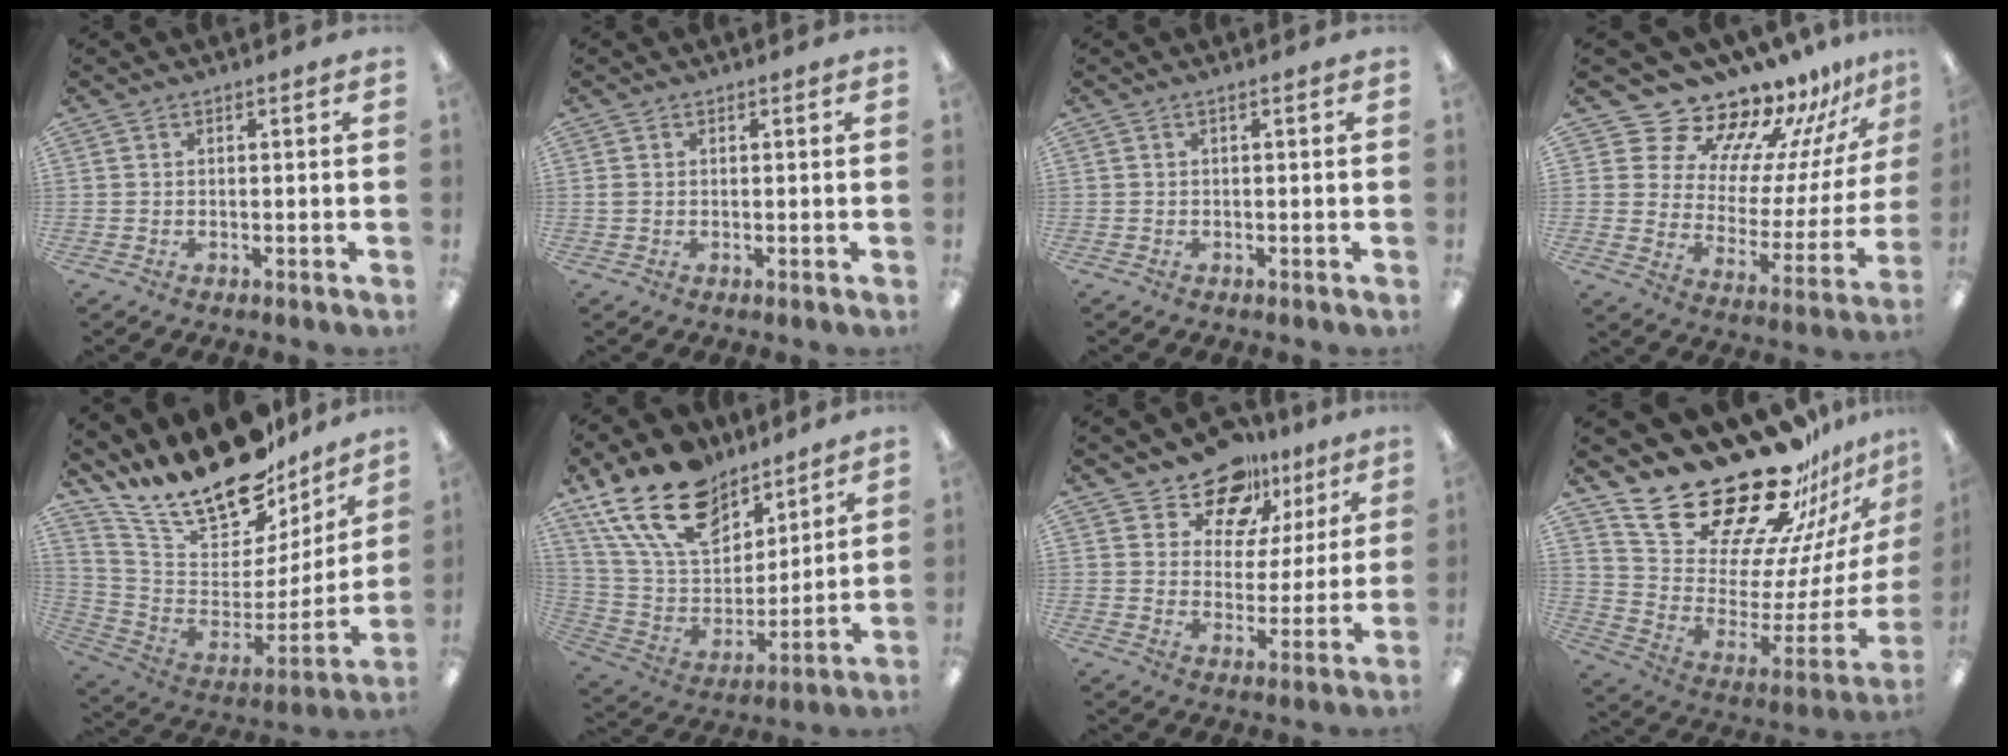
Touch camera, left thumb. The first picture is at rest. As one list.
[{"total": 1.1, "force": [0.4, 0.9, 0.5], "torque": [-0.012, 0.004, 0.006]}, {"total": 0.0}, {"total": 16.0, "force": [14.6, 6.3, 2.0], "torque": [-0.050, -0.136, 0.266]}, {"total": 22.0, "force": [18.2, 8.0, 9.4], "torque": [-0.164, -0.138, 0.321]}, {"total": 21.2, "force": [14.5, 11.5, 10.3], "torque": [-0.210, -0.073, 0.269]}, {"total": 13.3, "force": [10.5, 7.5, 2.9], "torque": [-0.051, -0.078, 0.197]}, {"total": 29.0, "force": [23.4, 10.7, 13.5], "torque": [-0.193, -0.190, 0.433]}]